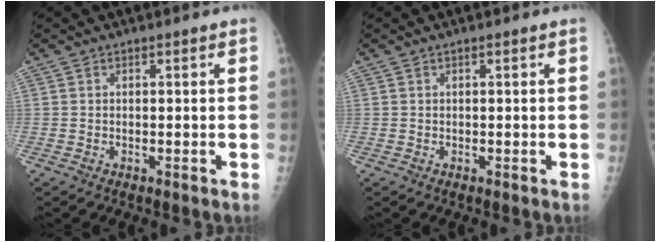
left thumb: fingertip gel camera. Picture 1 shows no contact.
{"total": 0.0}